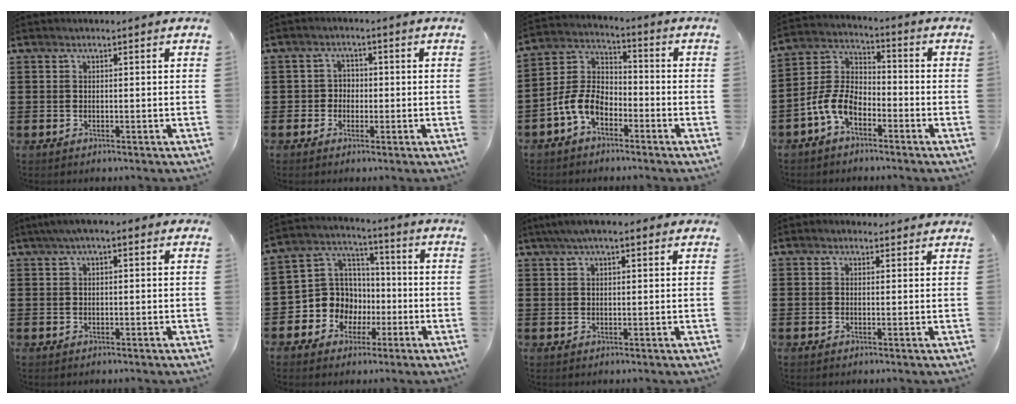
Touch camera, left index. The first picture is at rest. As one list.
[{"total": 2.6, "force": [-0.8, 2.3, 0.6], "torque": [-0.023, 0.008, -0.022]}, {"total": 7.1, "force": [-3.9, 4.2, 4.1], "torque": [-0.119, -0.001, -0.087]}, {"total": 7.5, "force": [-4.5, 4.0, 4.5], "torque": [-0.129, -0.004, -0.097]}, {"total": 2.1, "force": [0.6, 0.7, 1.9], "torque": [-0.035, 0.006, 0.010]}, {"total": 9.3, "force": [-2.2, 8.8, 2.0], "torque": [-0.095, 0.005, -0.041]}, {"total": 3.7, "force": [2.4, 1.1, 2.7], "torque": [-0.056, 0.009, 0.042]}, {"total": 1.2, "force": [1.0, 0.7, 0.3], "torque": [0.000, 0.004, 0.017]}]